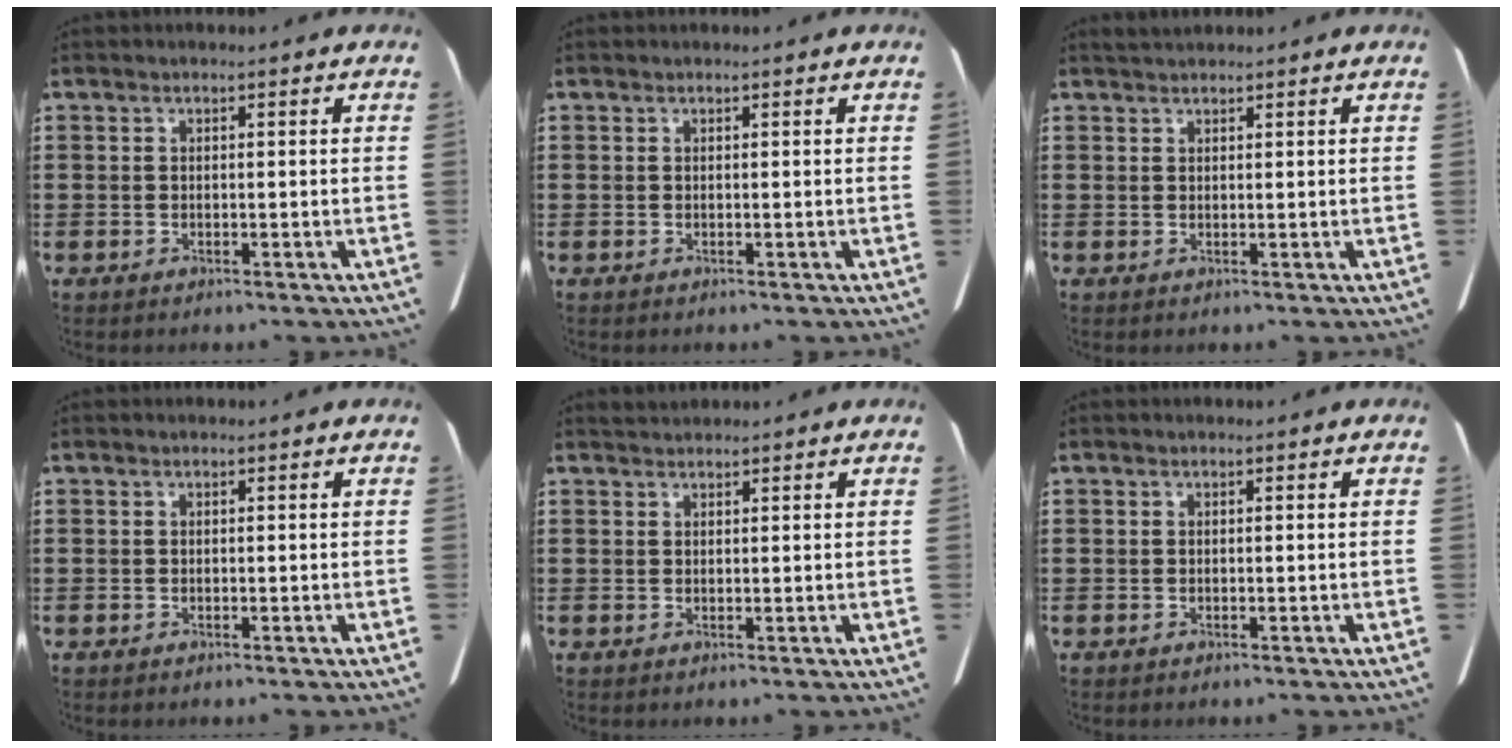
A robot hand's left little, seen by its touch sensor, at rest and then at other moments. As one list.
[{"total": 0.0}, {"total": 1.2, "force": [1.2, 0.1, 0.2], "torque": [-0.006, 0.002, 0.022]}, {"total": 0.0}, {"total": 1.2, "force": [1.2, 0.2, 0.0], "torque": [-0.002, 0.004, 0.022]}, {"total": 0.0}]